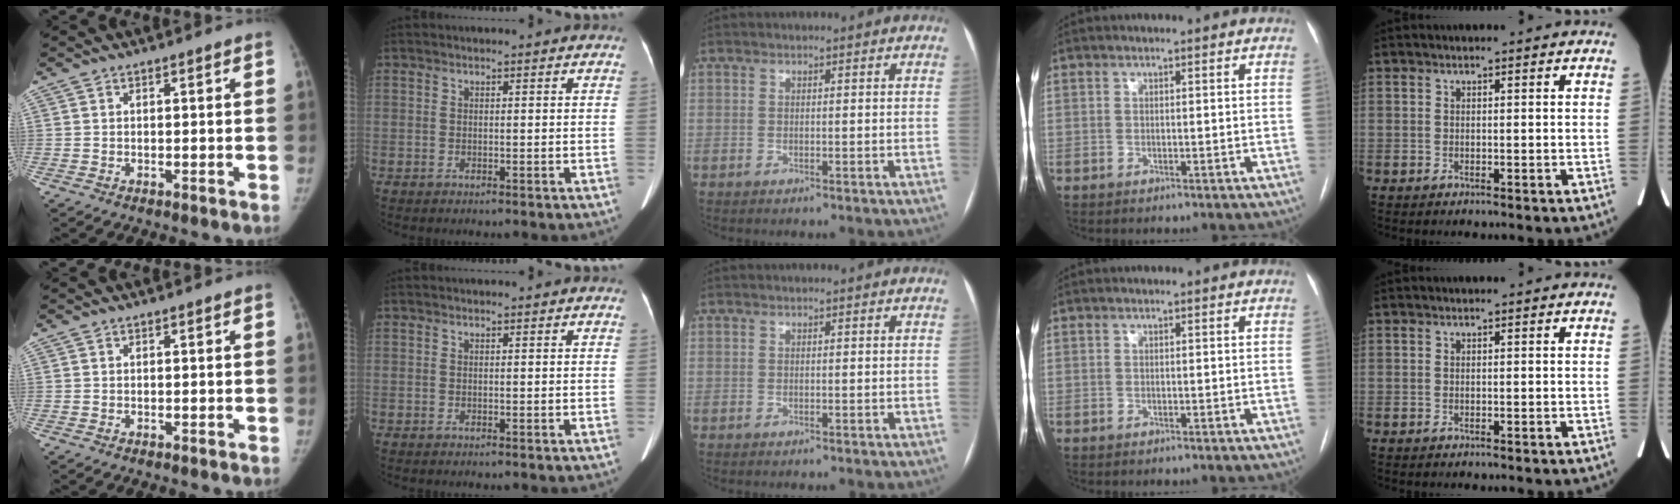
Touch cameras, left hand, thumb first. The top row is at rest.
{}